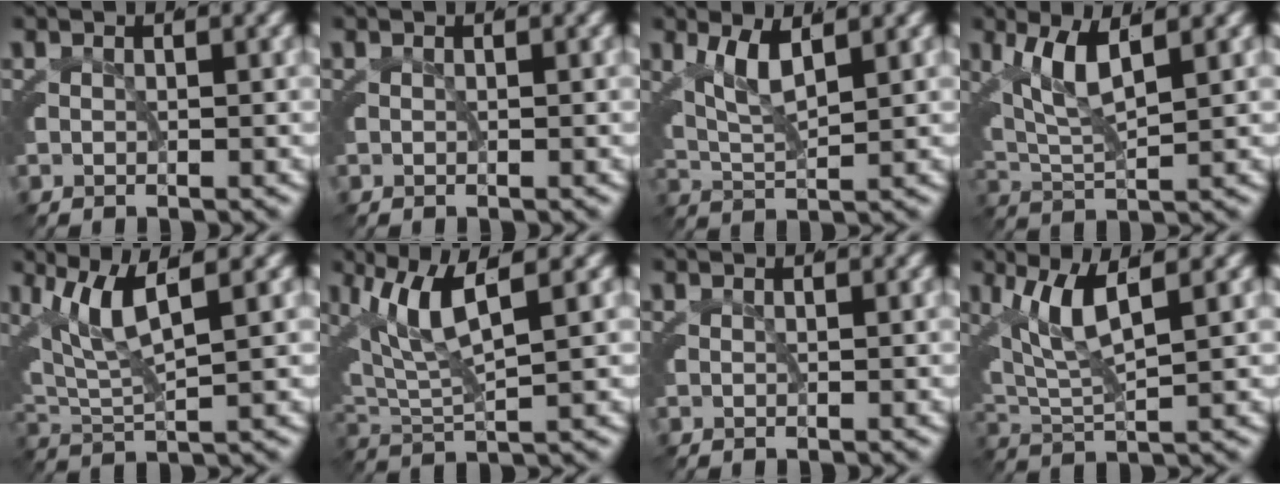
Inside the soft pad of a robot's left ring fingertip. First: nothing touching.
{"total": 0.0}
{"total": 3.5, "force": [1.3, 1.6, 2.8], "torque": [-0.065, -0.011, 0.027]}
{"total": 4.9, "force": [1.9, 2.3, 3.9], "torque": [-0.086, -0.008, 0.038]}
{"total": 5.5, "force": [2.4, 2.4, 4.4], "torque": [-0.091, 0.004, 0.040]}
{"total": 6.1, "force": [2.6, 2.5, 4.9], "torque": [-0.100, 0.008, 0.043]}
{"total": 0.0}
{"total": 5.4, "force": [2.2, 2.3, 4.3], "torque": [-0.092, 0.000, 0.040]}